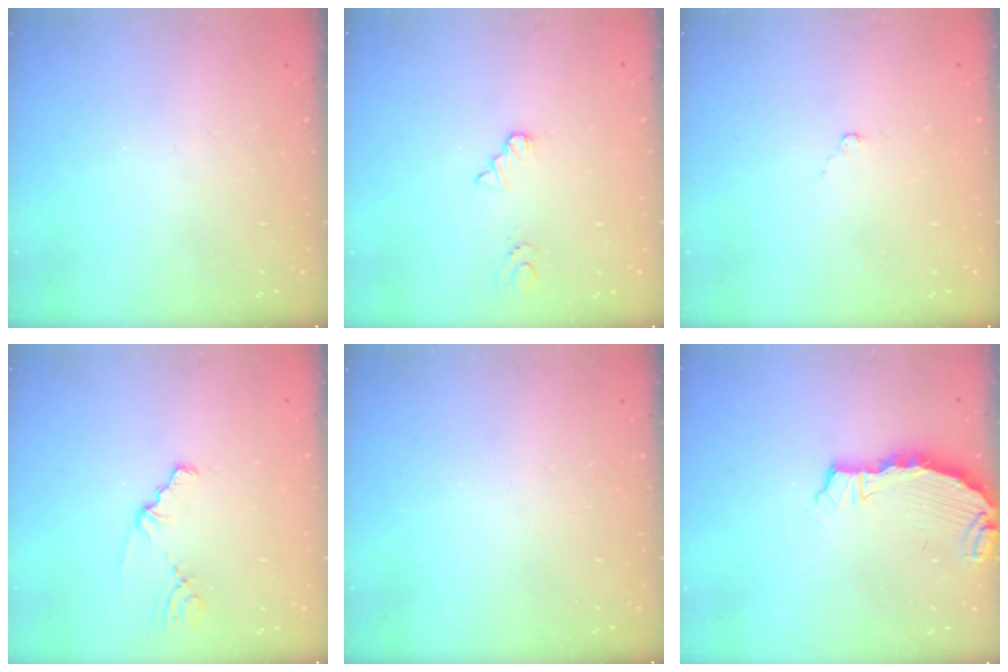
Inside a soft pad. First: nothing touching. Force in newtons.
{"total": 1.6, "press": 1.6, "slide": 0.2}
{"total": 1.3, "press": 1.3, "slide": 0.3}
{"total": 1.7, "press": 1.7, "slide": 0.1}
{"total": 0.0}
{"total": 4.5, "press": 4.4, "slide": 0.4}